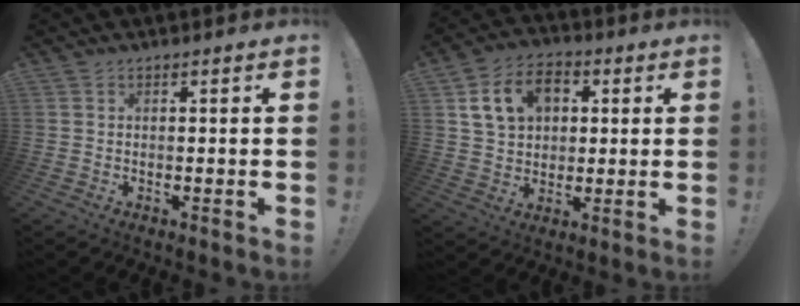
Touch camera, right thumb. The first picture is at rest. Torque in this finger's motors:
{"motor_torque": [0.89, 0.92, 0.30, -0.15, 0.06]}